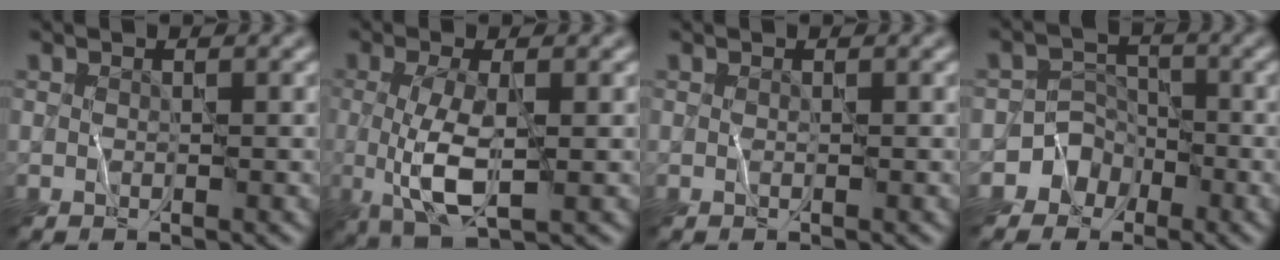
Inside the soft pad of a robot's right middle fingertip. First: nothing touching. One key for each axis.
{"total": 4.7, "fx": -0.1, "fy": 1.3, "fz": 4.6, "tx": -0.100, "ty": -0.010, "tz": 0.000}
{"total": 0.0}
{"total": 4.9, "fx": -2.9, "fy": 3.9, "fz": -0.1, "tx": 0.036, "ty": 0.005, "tz": -0.067}